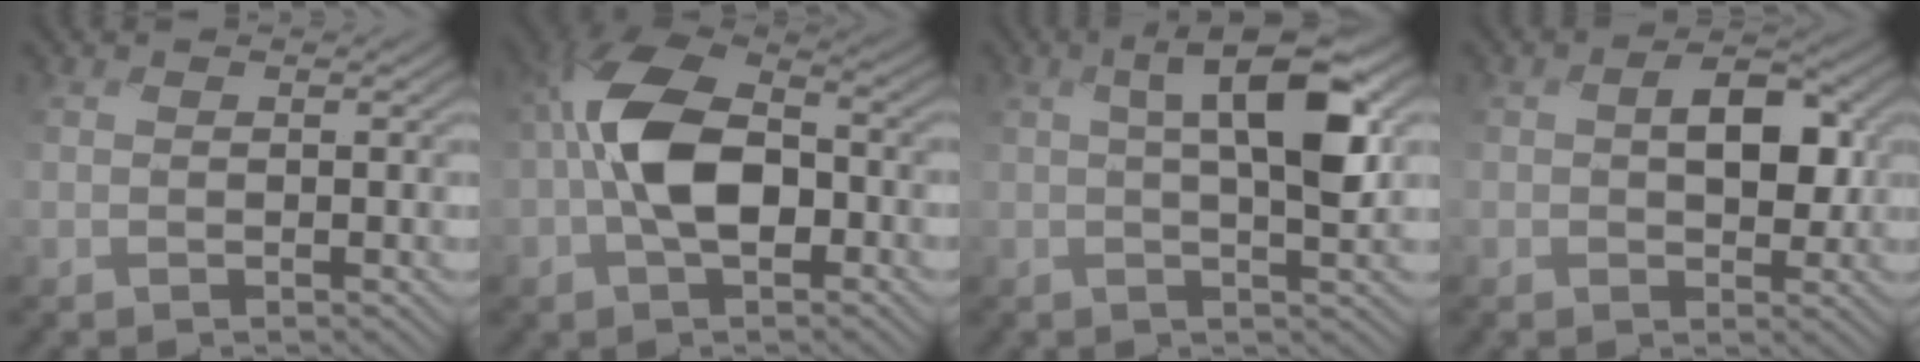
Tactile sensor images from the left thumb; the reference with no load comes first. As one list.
[{"total": 11.3, "force": [-1.6, 6.6, 9.0], "torque": [-0.191, 0.019, -0.050]}, {"total": 7.8, "force": [1.9, 1.8, 7.3], "torque": [-0.122, 0.010, 0.022]}, {"total": 5.4, "force": [0.6, 3.3, 4.2], "torque": [-0.066, 0.004, 0.004]}]